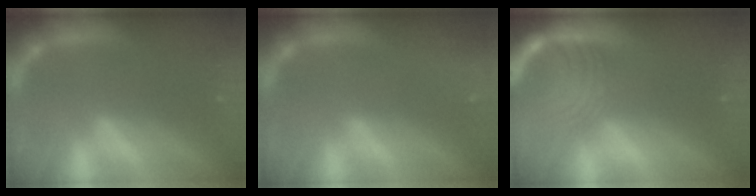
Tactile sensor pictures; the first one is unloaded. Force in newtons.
{"total": 3.0}
{"total": 8.1}